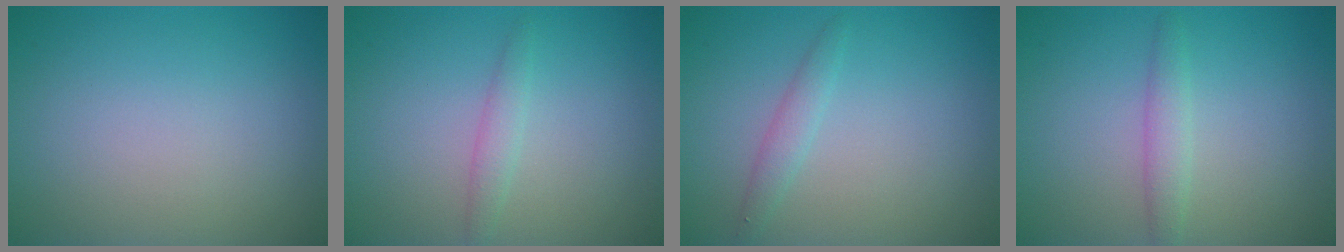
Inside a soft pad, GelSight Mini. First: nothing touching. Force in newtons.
{"total": 1.4, "press": 1.4, "slide": 0.1}
{"total": 1.4, "press": 1.4, "slide": 0.0}
{"total": 1.8, "press": 1.8, "slide": 0.1}